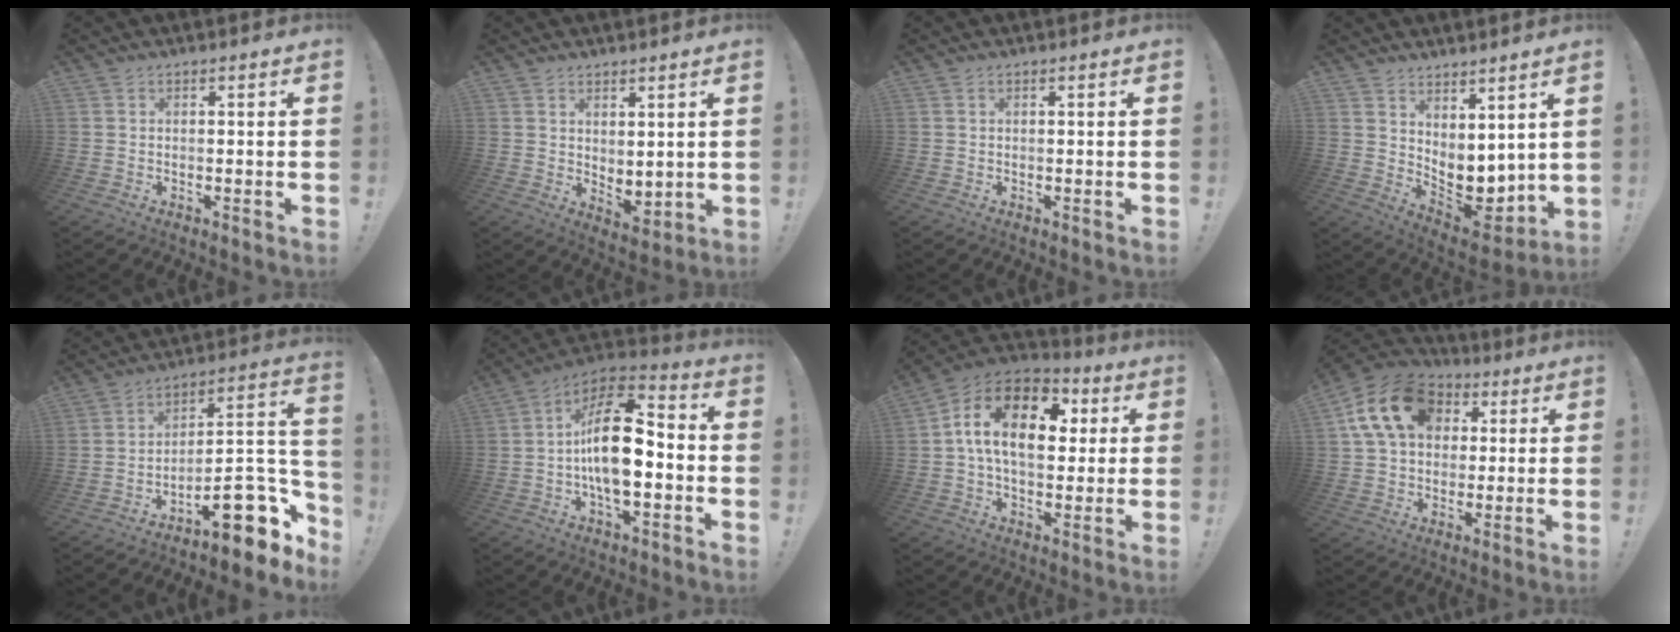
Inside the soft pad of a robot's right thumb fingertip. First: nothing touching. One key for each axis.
{"total": 4.3, "fx": 2.3, "fy": 2.5, "fz": 2.7, "tx": -0.025, "ty": -0.026, "tz": 0.046}
{"total": 0.0}
{"total": 7.6, "fx": 1.0, "fy": 6.2, "fz": 4.3, "tx": -0.027, "ty": -0.031, "tz": 0.033}
{"total": 17.9, "fx": -9.7, "fy": 6.6, "fz": 13.4, "tx": -0.145, "ty": 0.044, "tz": -0.152}
{"total": 19.2, "fx": -1.7, "fy": 9.0, "fz": 16.8, "tx": -0.283, "ty": 0.011, "tz": -0.031}
{"total": 17.9, "fx": 3.7, "fy": 10.8, "fz": 13.8, "tx": -0.226, "ty": 0.004, "tz": 0.057}
{"total": 17.2, "fx": 5.3, "fy": 12.7, "fz": 10.3, "tx": -0.165, "ty": 0.000, "tz": 0.102}